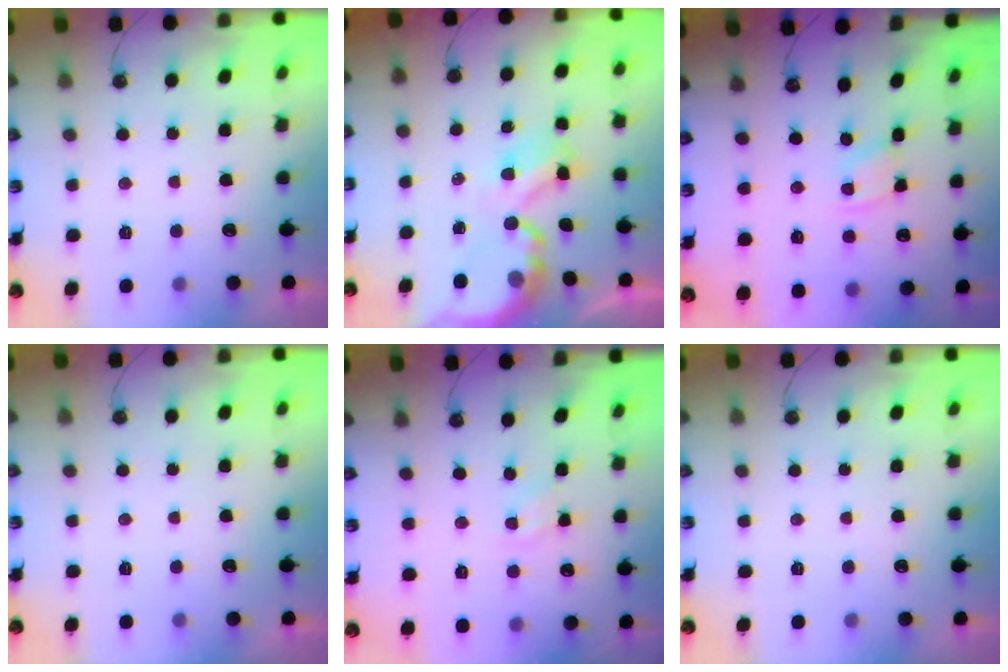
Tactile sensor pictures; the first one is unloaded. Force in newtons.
{"total": 4.8, "press": 4.8, "slide": 0.3}
{"total": 2.1, "press": 2.1, "slide": 0.0}
{"total": 0.0}
{"total": 2.6, "press": 2.6, "slide": 0.4}
{"total": 0.0}